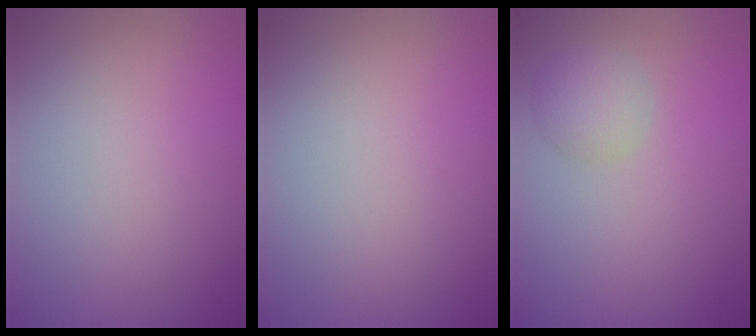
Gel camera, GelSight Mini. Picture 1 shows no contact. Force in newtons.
{"total": 0.0}
{"total": 2.4, "press": 2.4, "slide": 0.0}